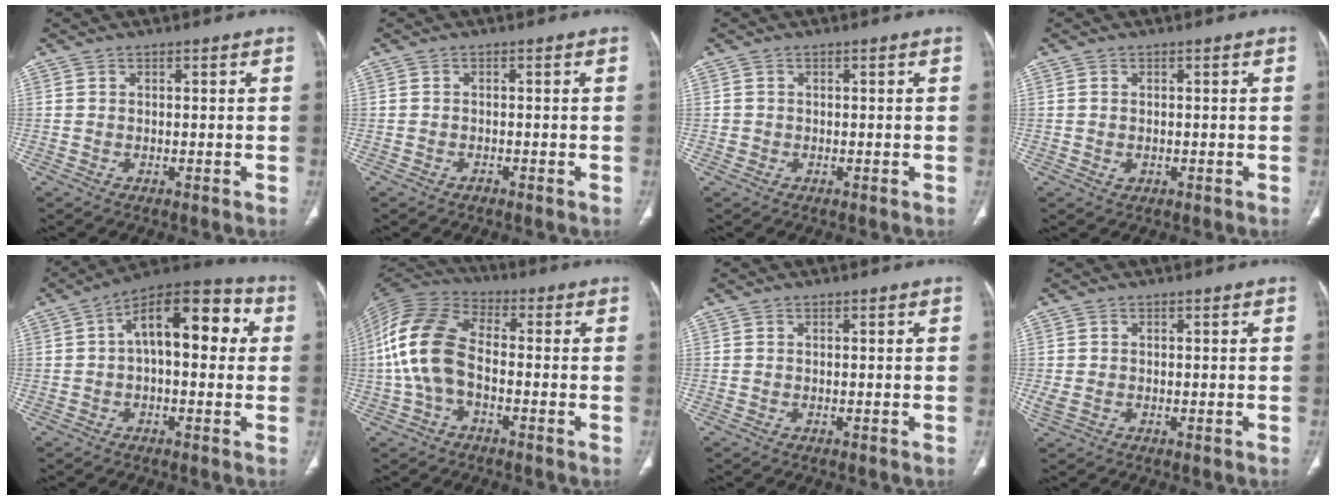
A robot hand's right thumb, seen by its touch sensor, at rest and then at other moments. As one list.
[{"total": 0.8, "force": [-0.6, 0.4, 0.2], "torque": [-0.004, 0.002, -0.013]}, {"total": 0.8, "force": [-0.1, 0.8, 0.0], "torque": [0.003, 0.005, -0.003]}, {"total": 1.3, "force": [-0.2, 1.0, 0.7], "torque": [-0.012, 0.002, 0.000]}, {"total": 15.7, "force": [2.7, 7.7, 13.4], "torque": [-0.169, 0.041, 0.033]}, {"total": 13.9, "force": [-1.7, 8.4, 10.9], "torque": [-0.231, 0.035, -0.042]}, {"total": 0.0}, {"total": 2.1, "force": [-0.2, 1.5, 1.6], "torque": [-0.050, 0.004, -0.001]}]